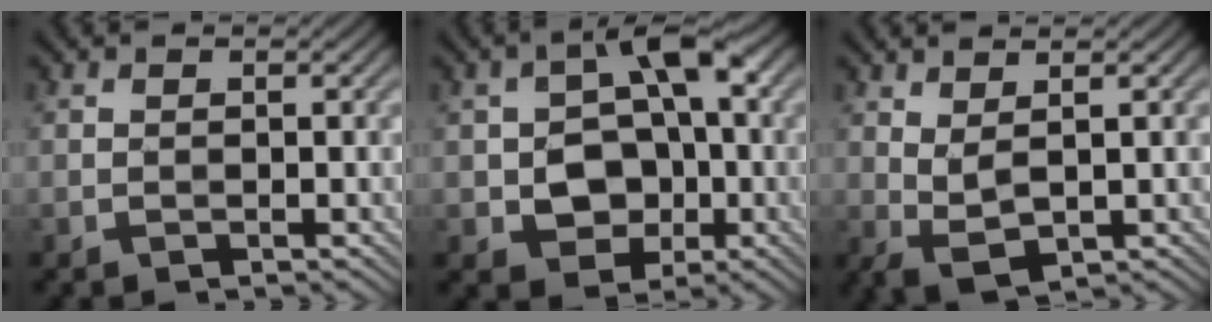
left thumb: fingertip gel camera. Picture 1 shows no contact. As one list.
[{"total": 8.4, "force": [-1.1, 6.1, 5.8], "torque": [-0.092, 0.003, -0.026]}, {"total": 2.8, "force": [1.3, 0.8, 2.4], "torque": [-0.063, -0.003, 0.030]}]